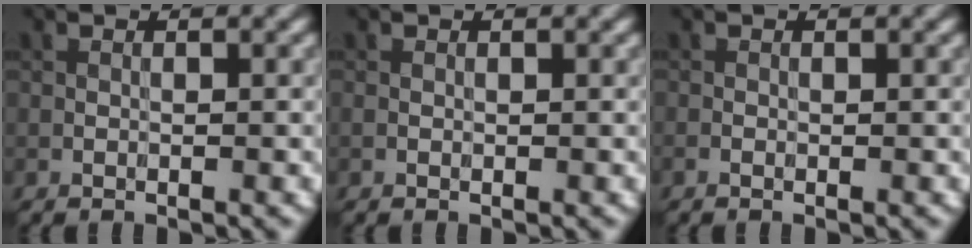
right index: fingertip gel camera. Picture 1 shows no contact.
{"total": 0.0}
{"total": 0.0}